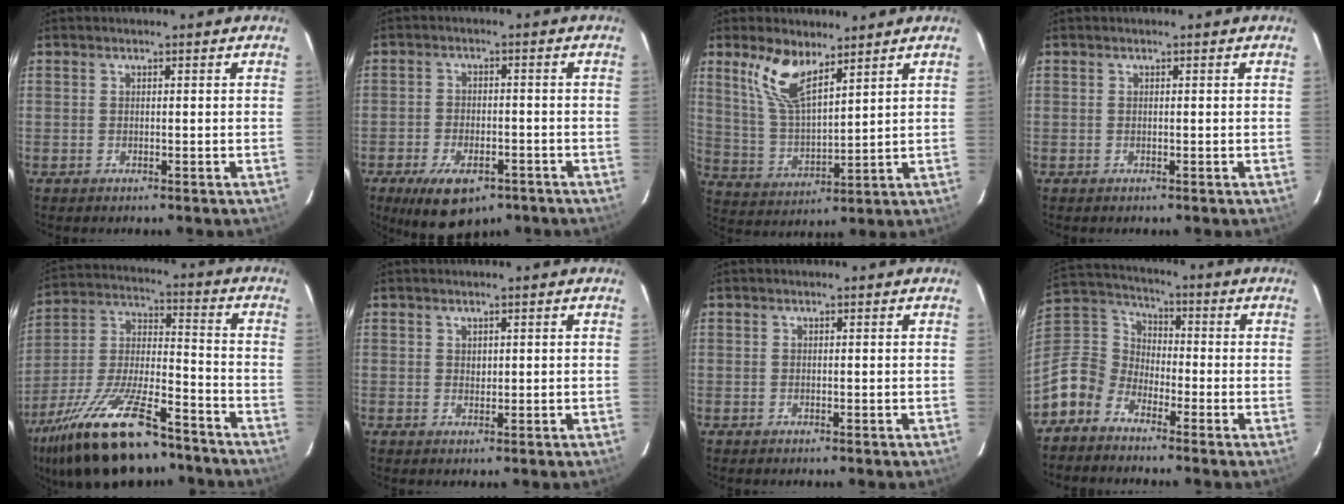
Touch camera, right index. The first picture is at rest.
{"total": 11.6, "force": [-7.3, 5.6, 7.0], "torque": [-0.148, -0.019, -0.110]}
{"total": 10.3, "force": [6.7, 3.6, 6.9], "torque": [-0.142, 0.005, 0.141]}
{"total": 0.0}
{"total": 24.0, "force": [-16.7, 8.1, 15.3], "torque": [-0.303, -0.025, -0.279]}
{"total": 1.0, "force": [0.6, 0.8, 0.3], "torque": [-0.002, 0.003, 0.011]}
{"total": 0.0}
{"total": 10.3, "force": [-6.8, 7.3, 2.9], "torque": [-0.083, 0.033, -0.156]}